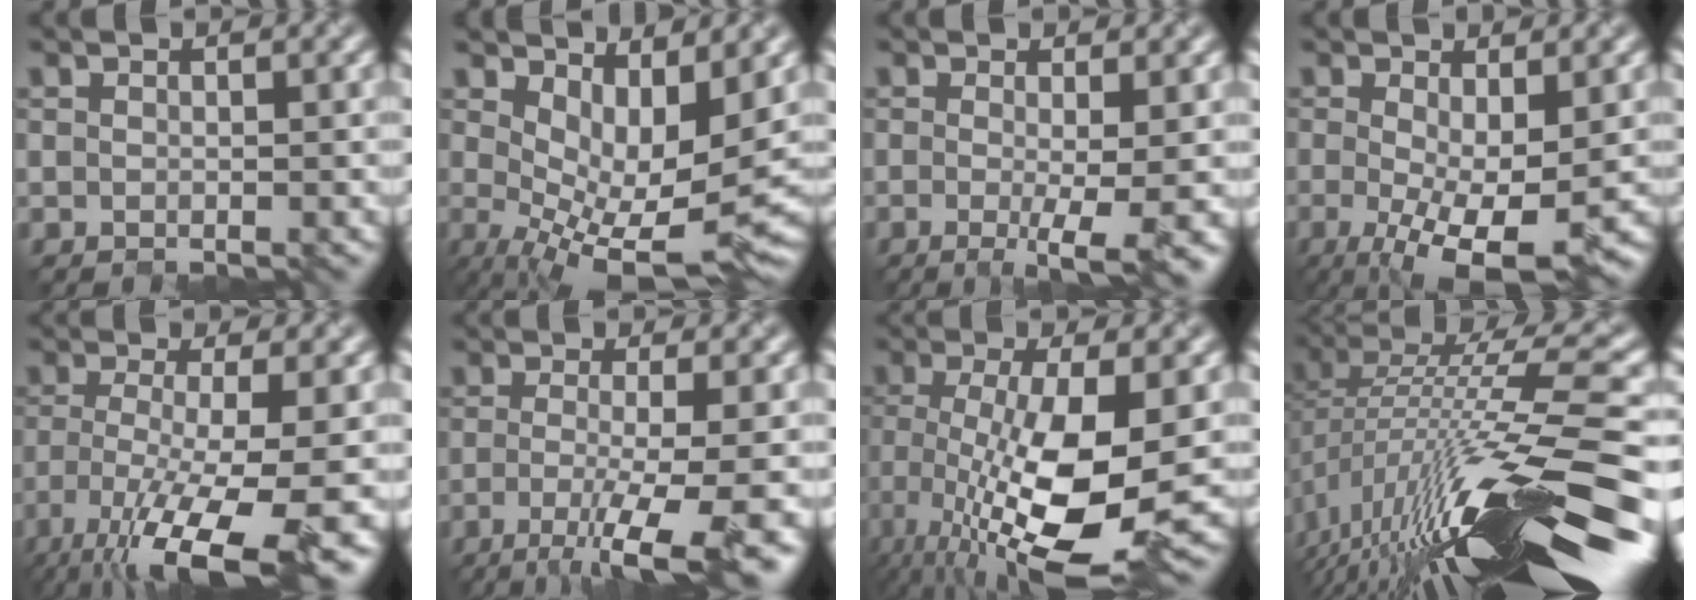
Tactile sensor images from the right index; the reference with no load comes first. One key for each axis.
{"total": 8.6, "fx": 0.8, "fy": 3.3, "fz": 7.8, "tx": -0.137, "ty": -0.018, "tz": 0.024}
{"total": 4.8, "fx": -1.2, "fy": 0.7, "fz": 4.6, "tx": -0.066, "ty": -0.014, "tz": -0.017}
{"total": 7.8, "fx": -1.9, "fy": 2.4, "fz": 7.2, "tx": -0.132, "ty": -0.025, "tz": -0.022}
{"total": 13.7, "fx": -7.1, "fy": 3.6, "fz": 11.1, "tx": -0.199, "ty": -0.027, "tz": -0.112}
{"total": 8.6, "fx": -3.3, "fy": 2.1, "fz": 7.6, "tx": -0.105, "ty": -0.017, "tz": -0.055}
{"total": 12.1, "fx": -3.3, "fy": 3.7, "fz": 11.1, "tx": -0.203, "ty": -0.028, "tz": -0.051}
{"total": 15.0, "fx": -5.1, "fy": 4.4, "fz": 13.4, "tx": -0.239, "ty": 0.026, "tz": -0.082}